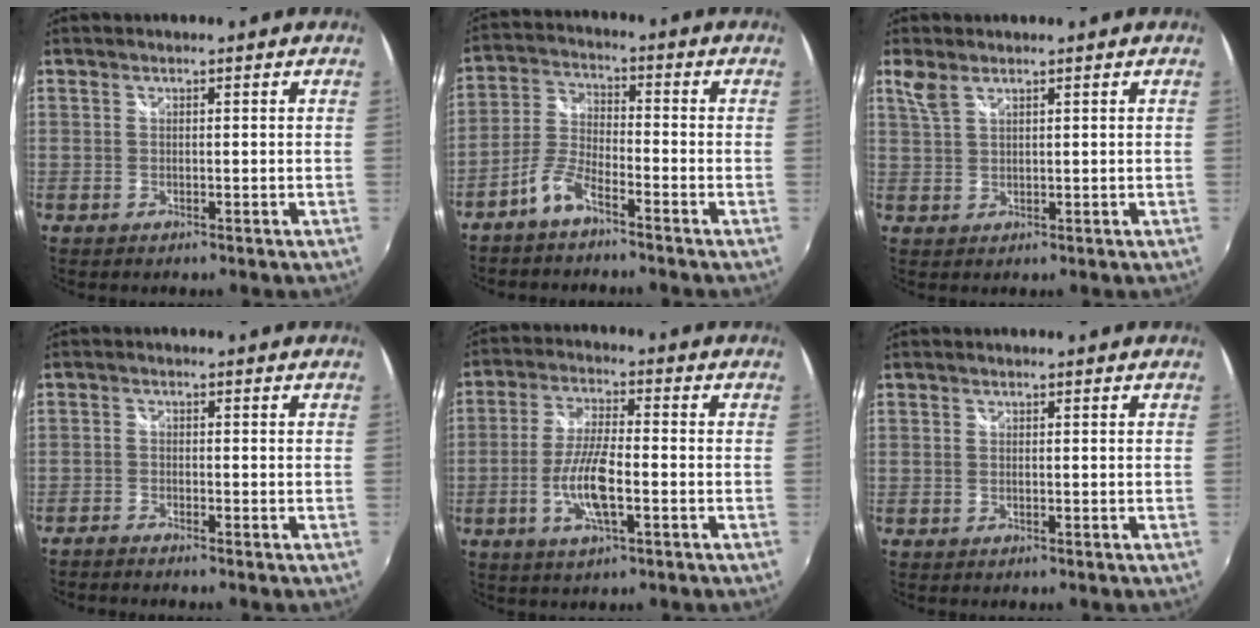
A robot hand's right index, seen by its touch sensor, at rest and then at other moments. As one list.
[{"total": 5.5, "force": [-4.1, 1.6, 3.2], "torque": [-0.080, 0.012, -0.088]}, {"total": 2.7, "force": [1.9, 1.0, 1.7], "torque": [-0.038, 0.003, 0.041]}, {"total": 2.0, "force": [-1.9, 0.1, 0.4], "torque": [-0.021, -0.008, -0.039]}, {"total": 8.5, "force": [-2.8, 1.8, 7.8], "torque": [-0.159, -0.001, -0.055]}, {"total": 0.0}]